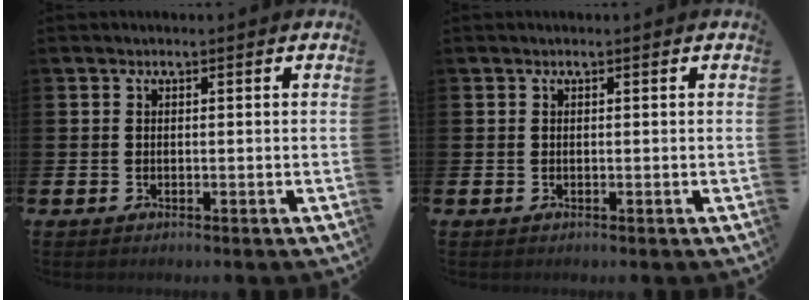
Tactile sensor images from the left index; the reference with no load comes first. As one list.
[{"total": 0.0}]